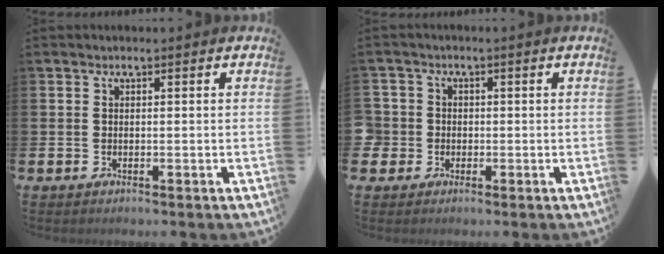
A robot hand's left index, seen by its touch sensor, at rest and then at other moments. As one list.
[{"total": 2.7, "force": [-0.3, 2.7, -0.1], "torque": [-0.007, 0.008, -0.012]}]